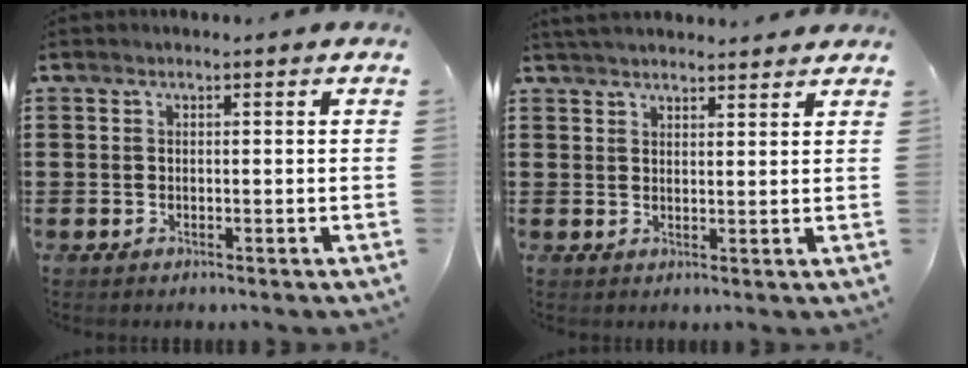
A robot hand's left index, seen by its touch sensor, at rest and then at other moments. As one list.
[{"total": 3.1, "force": [3.1, 0.4, 0.5], "torque": [-0.016, -0.002, 0.060]}]